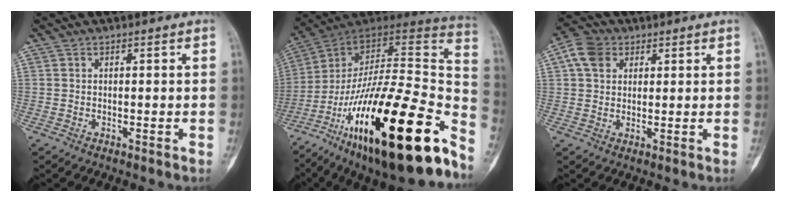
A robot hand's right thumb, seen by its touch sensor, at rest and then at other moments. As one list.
[{"total": 35.2, "force": [-18.6, 9.7, 28.2], "torque": [-0.373, 0.060, -0.294]}, {"total": 5.1, "force": [2.3, 3.5, 2.9], "torque": [-0.050, 0.007, 0.038]}]